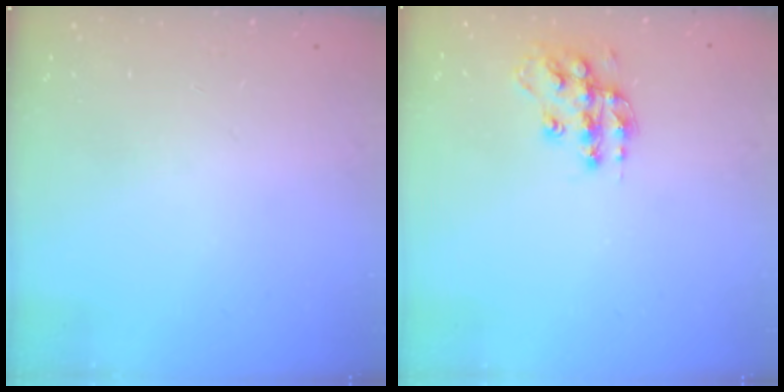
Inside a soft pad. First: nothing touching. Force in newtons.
{"total": 13.8, "press": 13.7, "slide": 0.8}